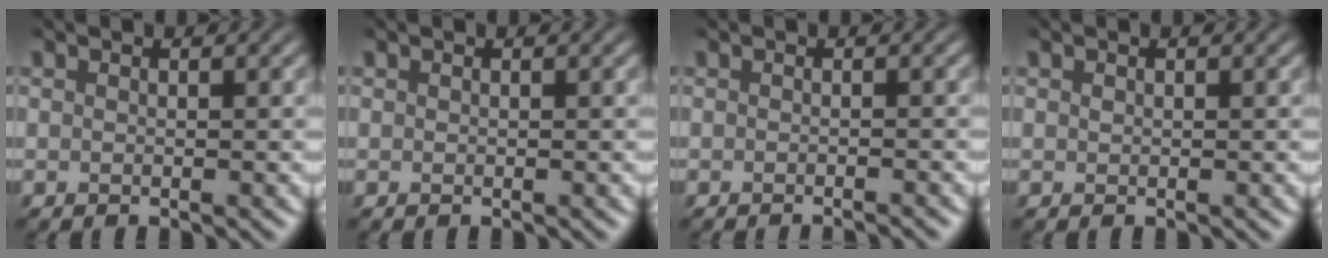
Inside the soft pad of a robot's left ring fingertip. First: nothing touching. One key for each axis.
{"total": 0.0}
{"total": 1.3, "fx": -1.0, "fy": 0.2, "fz": 0.8, "tx": 0.002, "ty": -0.003, "tz": -0.017}
{"total": 0.0}